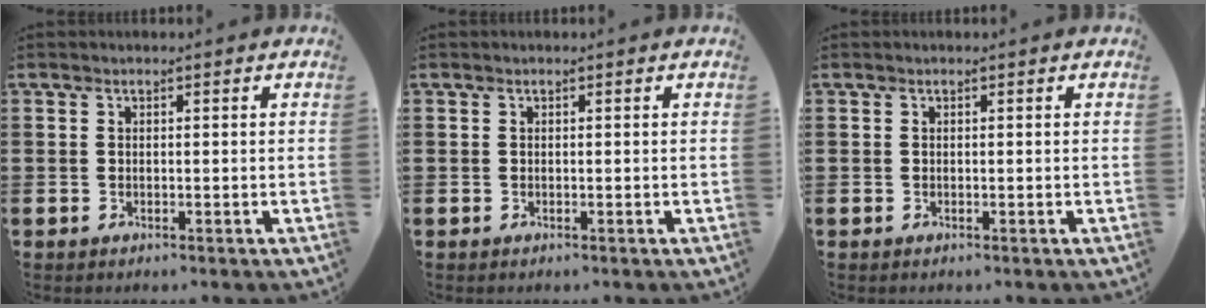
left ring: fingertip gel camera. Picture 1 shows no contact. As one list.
[{"total": 0.0}, {"total": 0.0}]